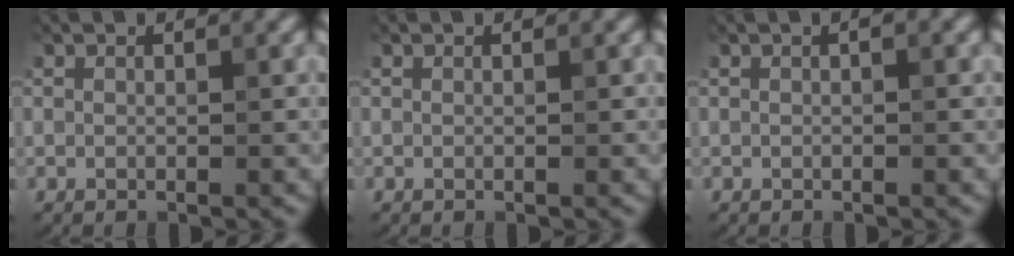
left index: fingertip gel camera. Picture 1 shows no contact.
{"total": 0.0}
{"total": 0.6, "force": [0.1, 0.1, 0.6], "torque": [-0.010, 0.003, 0.002]}